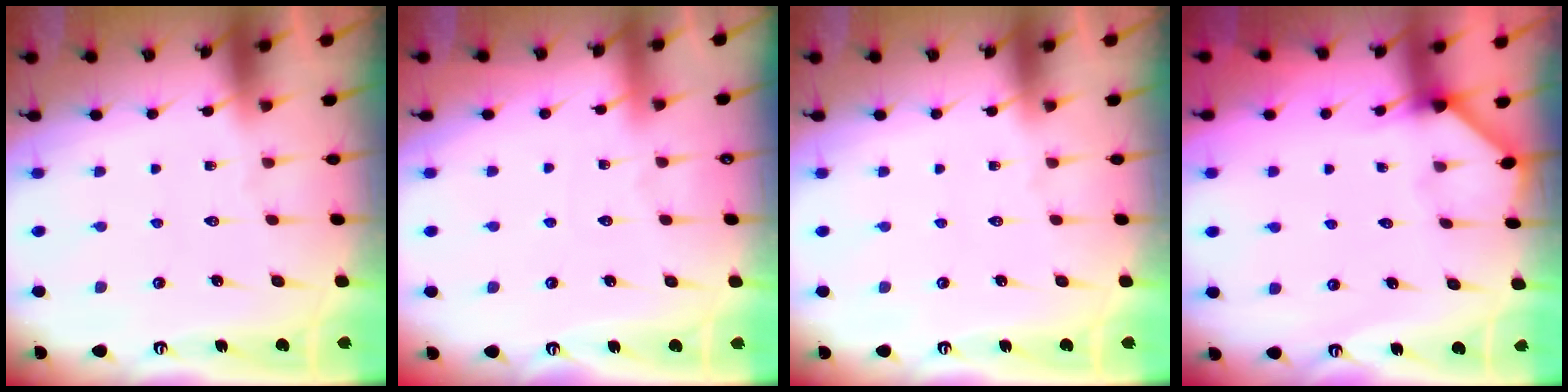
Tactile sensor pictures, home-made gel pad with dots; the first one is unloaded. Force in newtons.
{"total": 1.5, "press": 1.5, "slide": 0.2}
{"total": 0.0}
{"total": 2.6, "press": 2.6, "slide": 0.2}